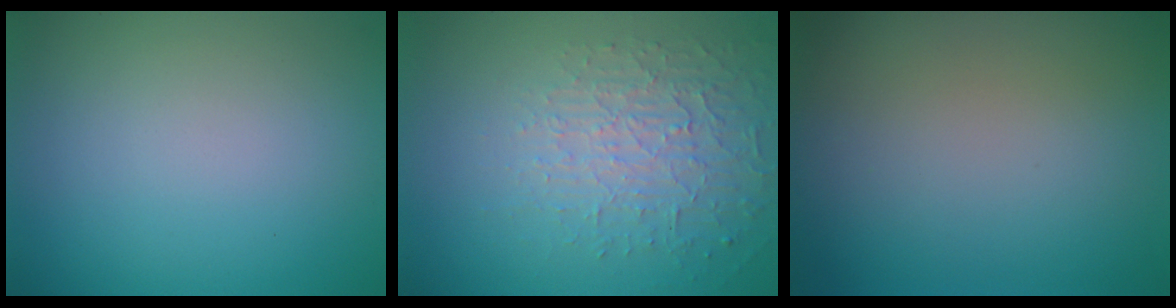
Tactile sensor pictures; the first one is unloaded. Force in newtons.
{"total": 3.8, "press": 3.1, "slide": 2.1}
{"total": 0.0}